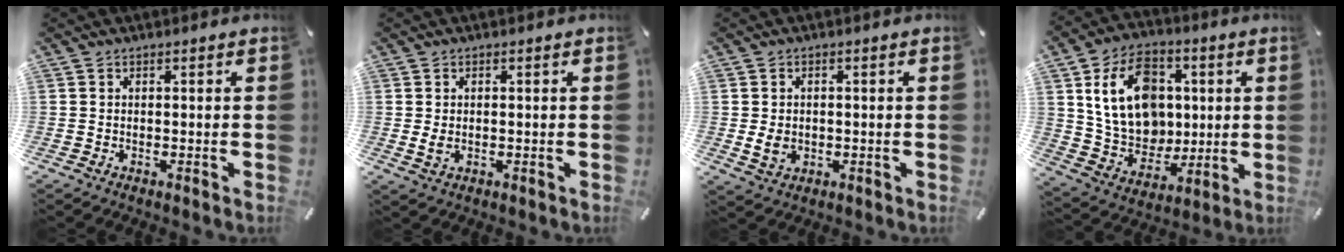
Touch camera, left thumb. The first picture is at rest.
{"total": 2.2, "force": [-0.1, 1.3, 1.7], "torque": [-0.040, -0.001, -0.003]}
{"total": 3.6, "force": [-0.4, 2.8, 2.3], "torque": [-0.048, -0.005, -0.010]}
{"total": 17.5, "force": [3.1, 14.1, 9.9], "torque": [-0.186, 0.001, 0.065]}